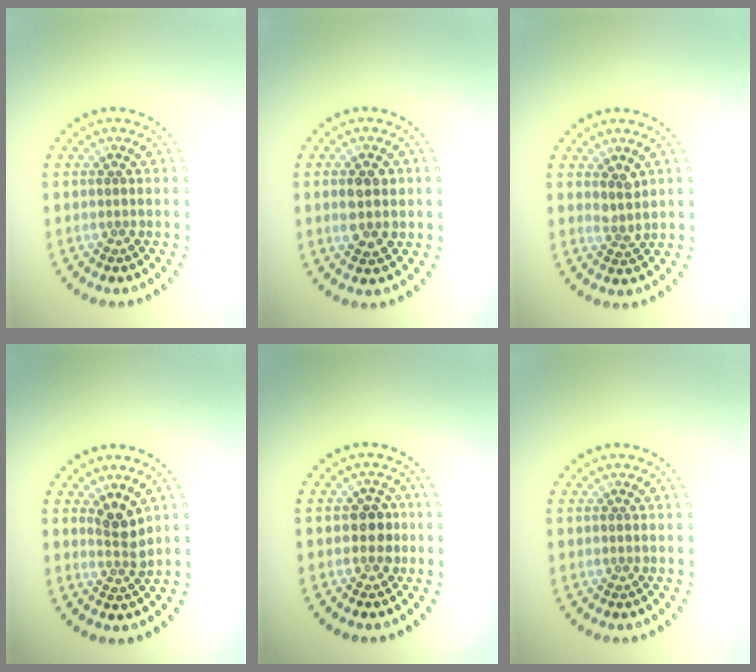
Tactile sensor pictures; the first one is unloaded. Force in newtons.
{"total": 2.7, "press": 2.7, "slide": 0.1}
{"total": 1.8, "press": 1.3, "slide": 1.2}
{"total": 2.4, "press": 1.8, "slide": 1.5}
{"total": 1.9, "press": 1.8, "slide": 0.7}
{"total": 0.0}